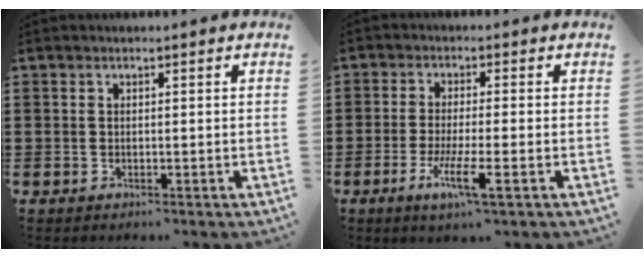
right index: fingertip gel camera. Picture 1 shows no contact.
{"total": 6.2, "force": [-2.7, 0.6, 5.5], "torque": [-0.109, -0.014, -0.049]}